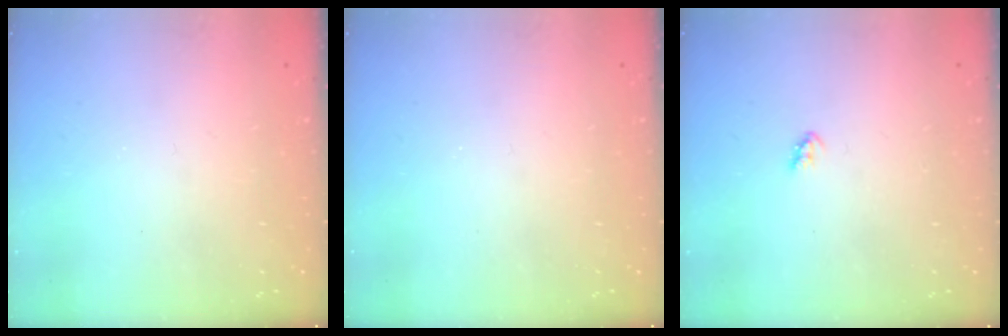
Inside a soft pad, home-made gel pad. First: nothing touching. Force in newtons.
{"total": 0.0}
{"total": 2.7, "press": 2.7, "slide": 0.3}